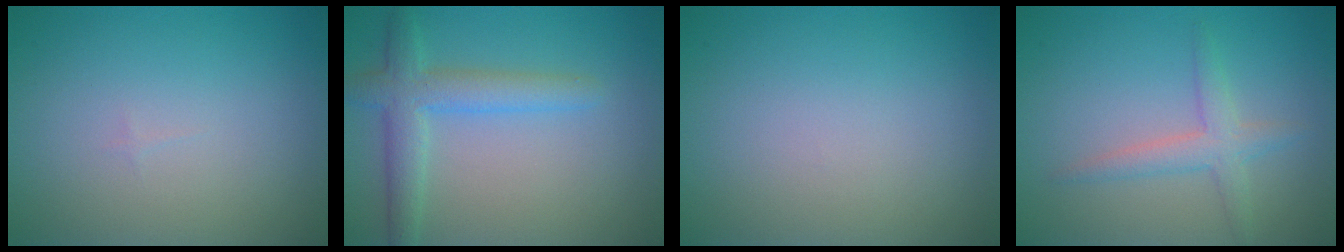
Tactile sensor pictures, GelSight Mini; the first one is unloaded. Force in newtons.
{"total": 2.9, "press": 2.9, "slide": 0.1}
{"total": 0.0}
{"total": 2.4, "press": 2.4, "slide": 0.1}